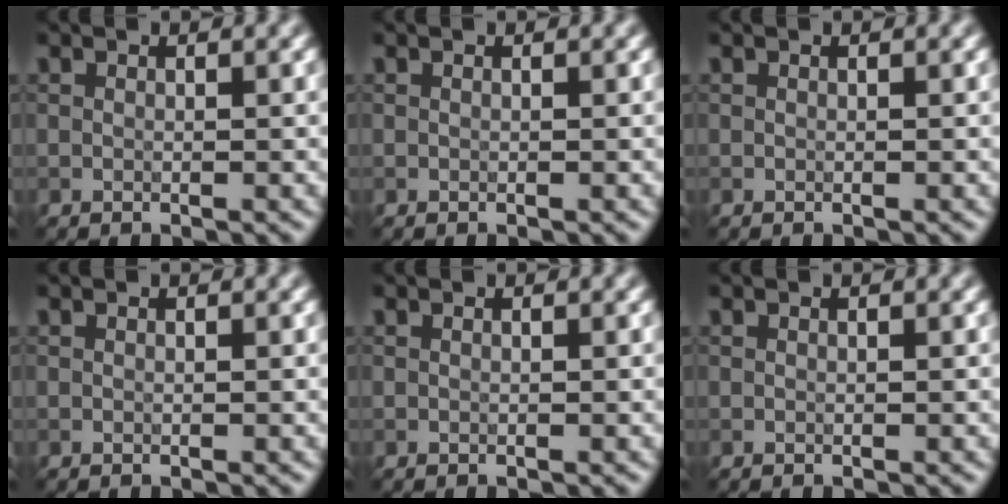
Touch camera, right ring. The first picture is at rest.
{"total": 0.0}
{"total": 0.0}
{"total": 0.0}
{"total": 0.0}
{"total": 0.0}